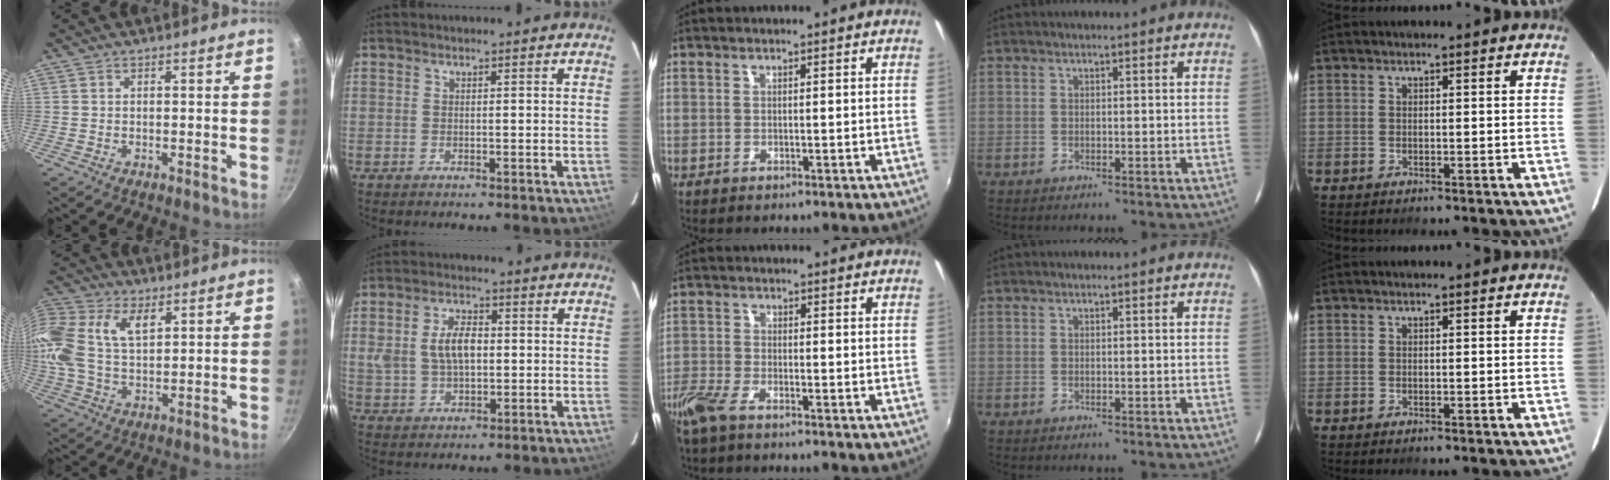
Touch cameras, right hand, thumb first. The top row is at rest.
{"thumb": {"total": 19.4, "force": [6.2, 12.3, 13.8], "torque": [-0.316, 0.021, 0.108]}, "index": {"total": 7.7, "force": [0.7, 4.7, 6.1], "torque": [-0.121, 0.013, 0.021]}, "middle": {"total": 5.2, "force": [-4.1, 1.4, 2.9], "torque": [-0.079, -0.012, -0.088]}}